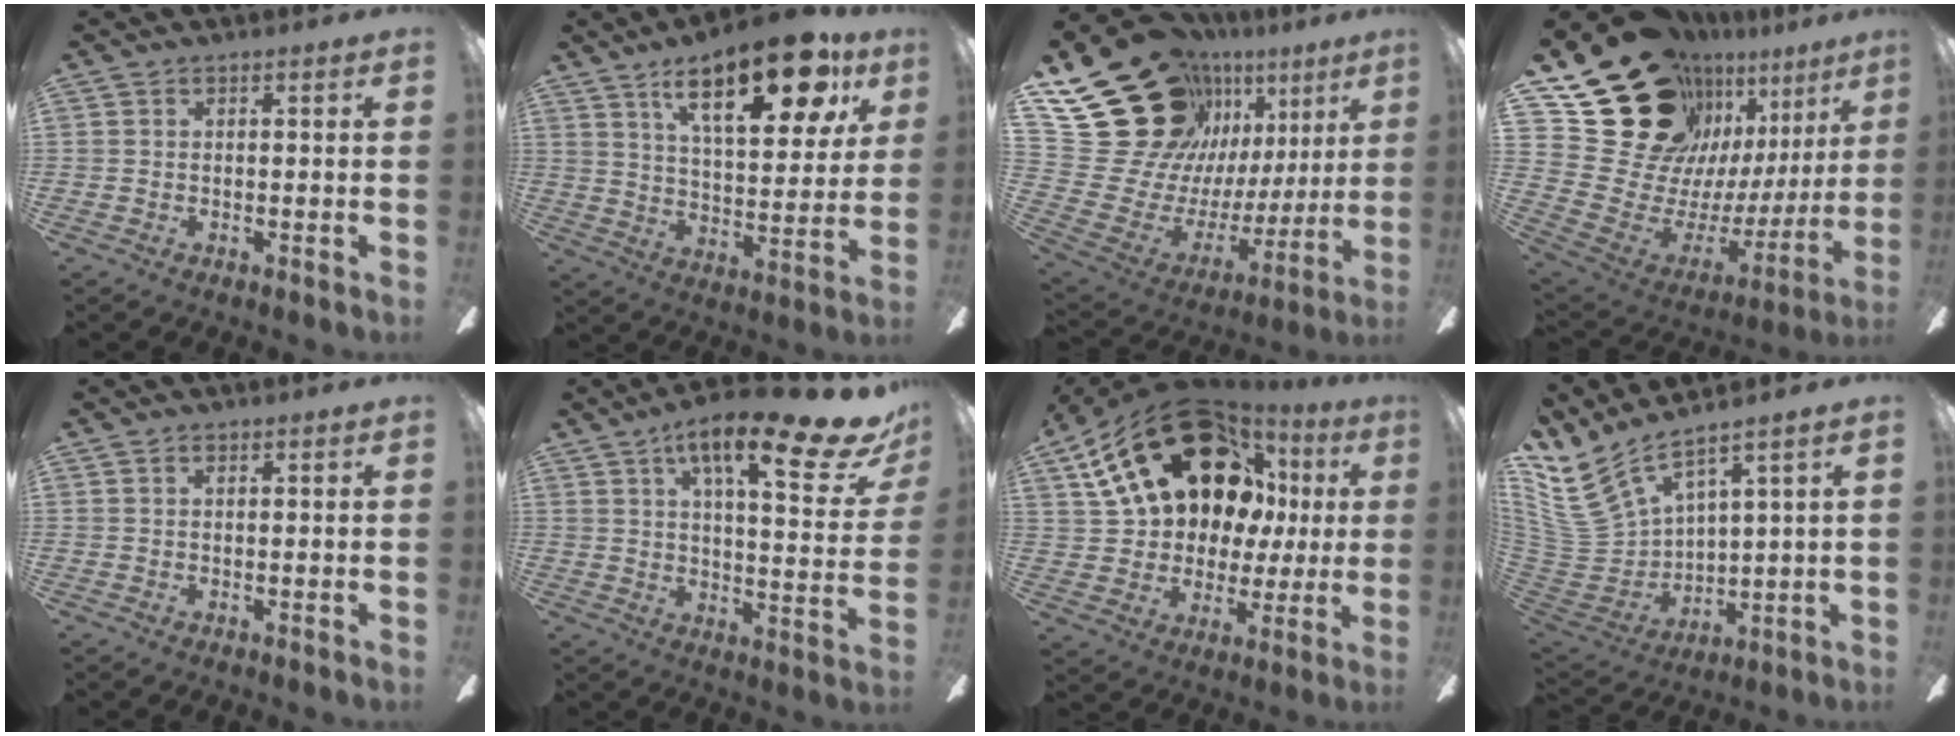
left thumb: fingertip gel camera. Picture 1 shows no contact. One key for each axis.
{"total": 22.5, "fx": 12.7, "fy": 8.8, "fz": 16.3, "tx": -0.239, "ty": -0.054, "tz": 0.199}
{"total": 27.7, "fx": 15.4, "fy": 18.9, "fz": 13.2, "tx": -0.224, "ty": -0.116, "tz": 0.335}
{"total": 26.2, "fx": 16.8, "fy": 16.6, "fz": 11.3, "tx": -0.191, "ty": -0.125, "tz": 0.349}
{"total": 0.6, "fx": 0.3, "fy": 0.4, "fz": 0.3, "tx": -0.006, "ty": 0.003, "tz": 0.005}
{"total": 20.3, "fx": 12.0, "fy": 5.3, "fz": 15.5, "tx": -0.225, "ty": -0.069, "tz": 0.180}
{"total": 25.8, "fx": 13.3, "fy": 16.1, "fz": 15.2, "tx": -0.279, "ty": -0.057, "tz": 0.254}
{"total": 13.4, "fx": 9.6, "fy": 6.4, "fz": 6.9, "tx": -0.187, "ty": -0.069, "tz": 0.180}